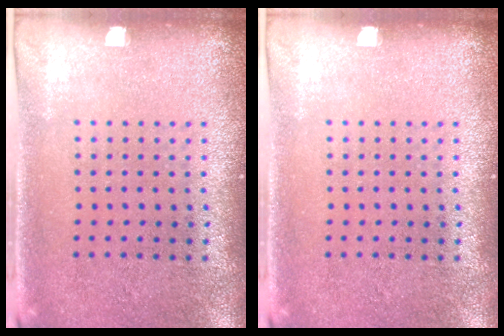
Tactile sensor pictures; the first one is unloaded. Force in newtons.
{"total": 0.0}